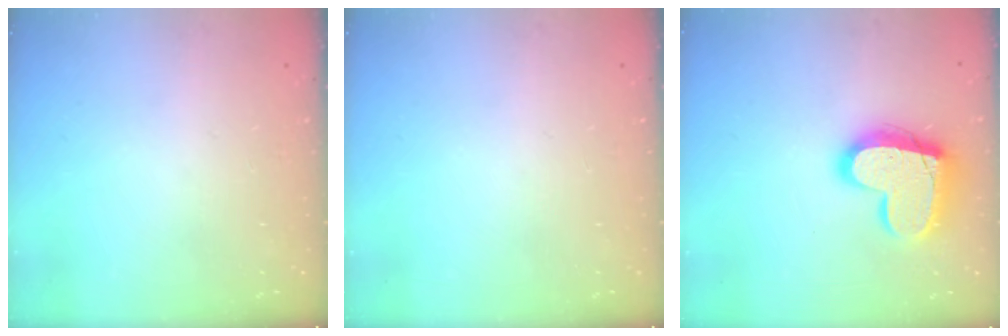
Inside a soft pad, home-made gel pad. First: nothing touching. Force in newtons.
{"total": 0.0}
{"total": 17.6, "press": 17.6, "slide": 1.2}